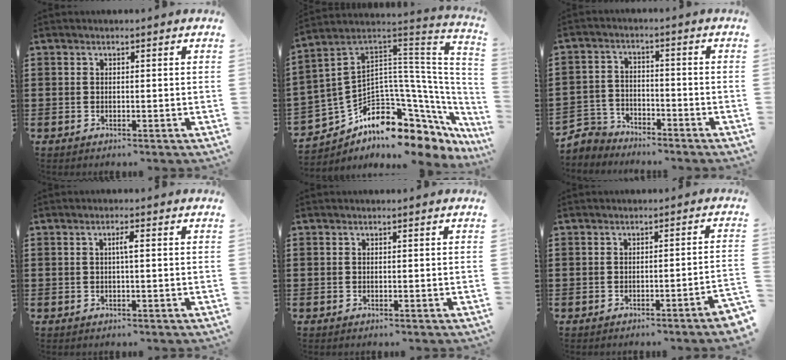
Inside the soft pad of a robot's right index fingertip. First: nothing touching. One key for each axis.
{"total": 7.5, "fx": -4.6, "fy": 3.8, "fz": 4.6, "tx": -0.118, "ty": -0.044, "tz": -0.099}
{"total": 4.4, "fx": -4.0, "fy": 1.6, "fz": 0.3, "tx": -0.036, "ty": -0.003, "tz": -0.091}
{"total": 1.5, "fx": 0.0, "fy": 0.0, "fz": 1.5, "tx": -0.029, "ty": 0.001, "tz": -0.002}
{"total": 0.0}
{"total": 1.9, "fx": -1.4, "fy": -0.4, "fz": 1.1, "tx": -0.020, "ty": -0.002, "tz": -0.029}